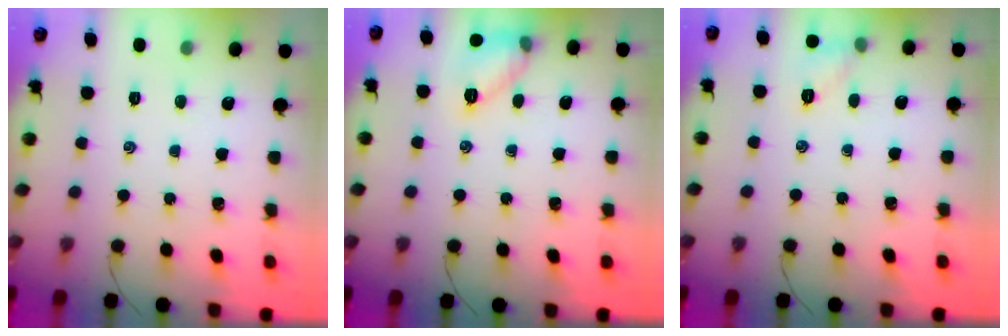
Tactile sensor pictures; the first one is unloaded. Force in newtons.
{"total": 9.7, "press": 9.6, "slide": 1.4}
{"total": 5.5, "press": 5.3, "slide": 1.1}